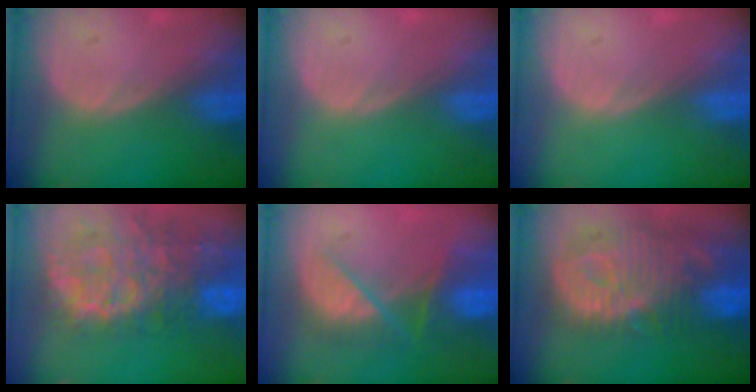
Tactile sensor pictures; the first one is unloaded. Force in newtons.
{"total": 0.0}
{"total": 0.0}
{"total": 13.6, "press": 11.0, "slide": 7.9}
{"total": 7.5, "press": 7.2, "slide": 2.0}
{"total": 13.6, "press": 11.8, "slide": 6.6}